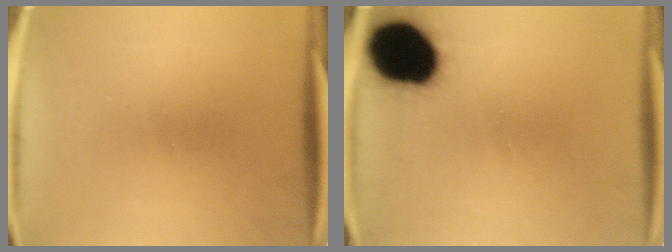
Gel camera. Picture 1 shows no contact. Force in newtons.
{"total": 18.5}